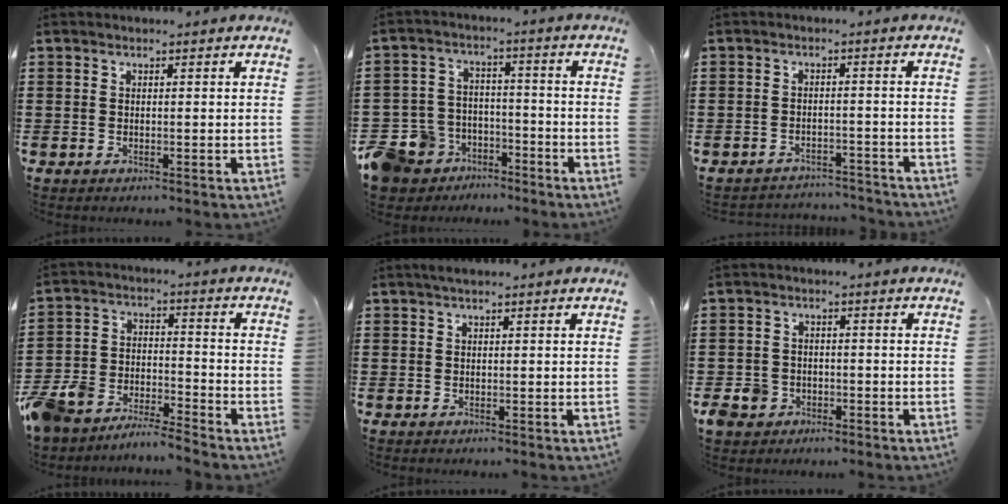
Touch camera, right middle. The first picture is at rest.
{"total": 8.7, "force": [-6.9, 5.2, 1.3], "torque": [-0.066, 0.024, -0.138]}
{"total": 2.9, "force": [-2.9, 0.4, -0.3], "torque": [-0.002, 0.002, -0.065]}
{"total": 7.6, "force": [-7.5, 0.9, 0.7], "torque": [-0.038, 0.010, -0.157]}
{"total": 0.6, "force": [0.3, 0.0, 0.6], "torque": [-0.010, 0.003, 0.005]}
{"total": 3.3, "force": [-1.9, 2.6, 0.9], "torque": [-0.029, 0.000, -0.041]}